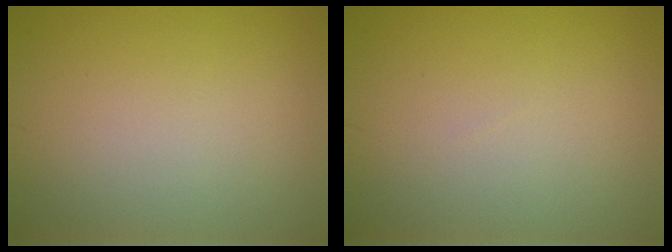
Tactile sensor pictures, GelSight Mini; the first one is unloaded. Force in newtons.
{"total": 0.0}